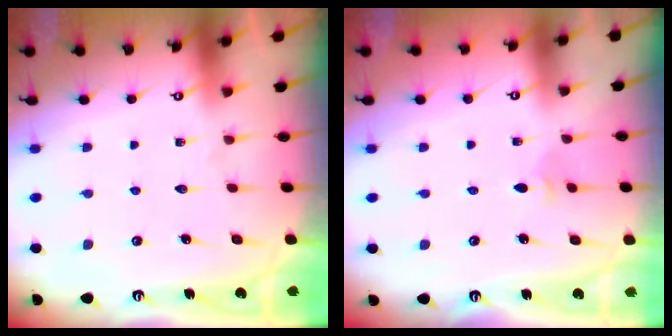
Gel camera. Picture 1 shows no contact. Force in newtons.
{"total": 2.8, "press": 2.7, "slide": 0.6}